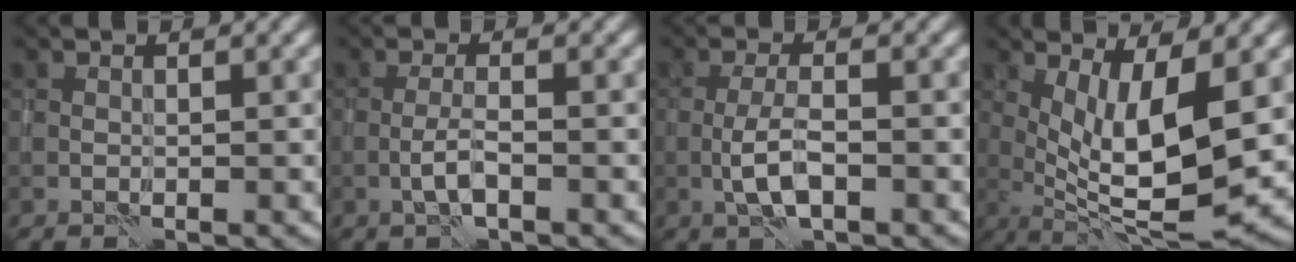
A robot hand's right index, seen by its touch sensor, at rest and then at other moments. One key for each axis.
{"total": 1.9, "fx": -1.0, "fy": 0.1, "fz": 1.6, "tx": -0.034, "ty": 0.006, "tz": -0.024}
{"total": 3.1, "fx": -1.2, "fy": 0.7, "fz": 2.7, "tx": -0.060, "ty": 0.003, "tz": -0.027}
{"total": 8.7, "fx": 0.7, "fy": 2.2, "fz": 8.4, "tx": -0.153, "ty": -0.012, "tz": 0.018}